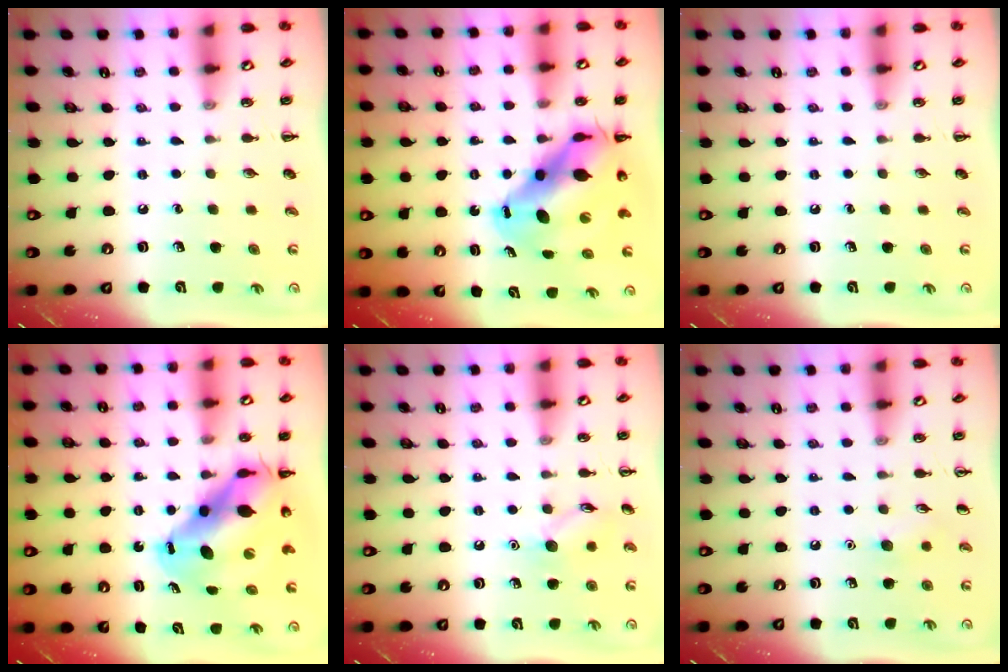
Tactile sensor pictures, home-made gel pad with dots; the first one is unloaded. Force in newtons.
{"total": 13.4, "press": 12.9, "slide": 3.6}
{"total": 0.0}
{"total": 13.4, "press": 12.9, "slide": 3.6}
{"total": 8.0, "press": 7.9, "slide": 1.1}
{"total": 5.8, "press": 5.6, "slide": 1.4}